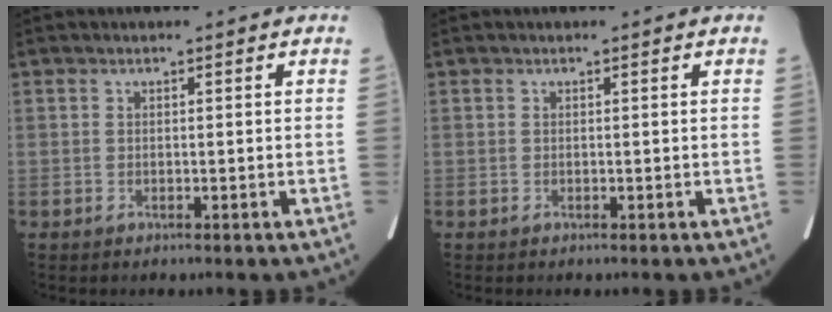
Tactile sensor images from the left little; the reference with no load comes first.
{"total": 0.0}